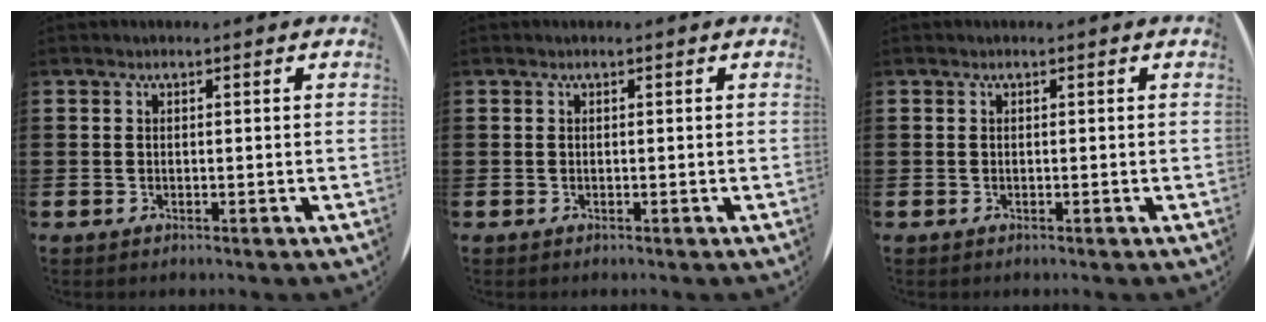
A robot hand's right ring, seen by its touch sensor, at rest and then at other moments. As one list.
[{"total": 0.0}, {"total": 0.0}]